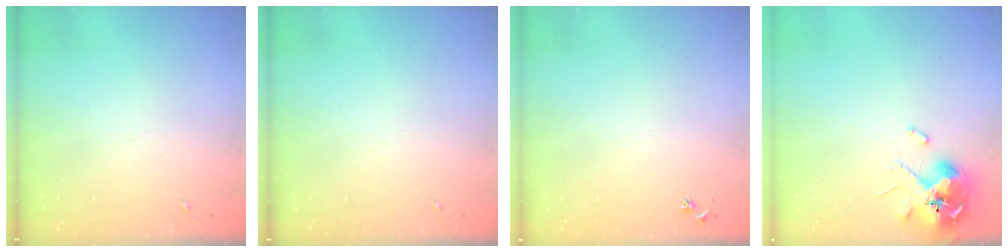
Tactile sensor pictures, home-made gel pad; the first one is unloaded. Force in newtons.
{"total": 0.0}
{"total": 3.0, "press": 2.9, "slide": 0.4}
{"total": 10.5, "press": 10.4, "slide": 1.6}